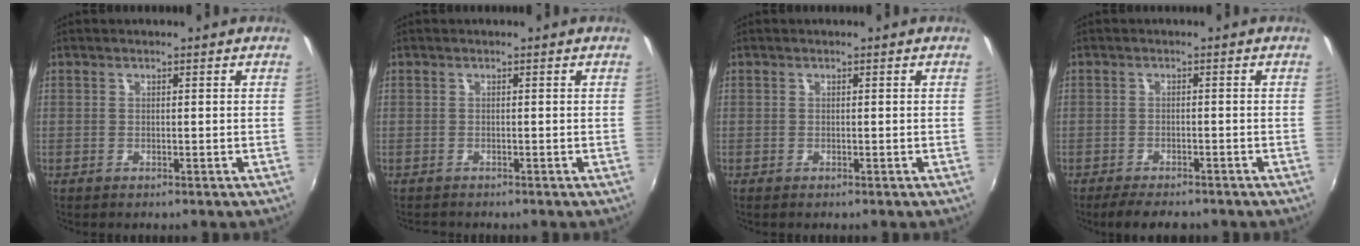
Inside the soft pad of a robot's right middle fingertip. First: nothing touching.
{"total": 1.1, "force": [-1.1, 0.3, 0.0], "torque": [-0.005, -0.002, -0.019]}
{"total": 0.0}
{"total": 5.8, "force": [-4.9, 1.6, 2.7], "torque": [-0.065, -0.013, -0.078]}